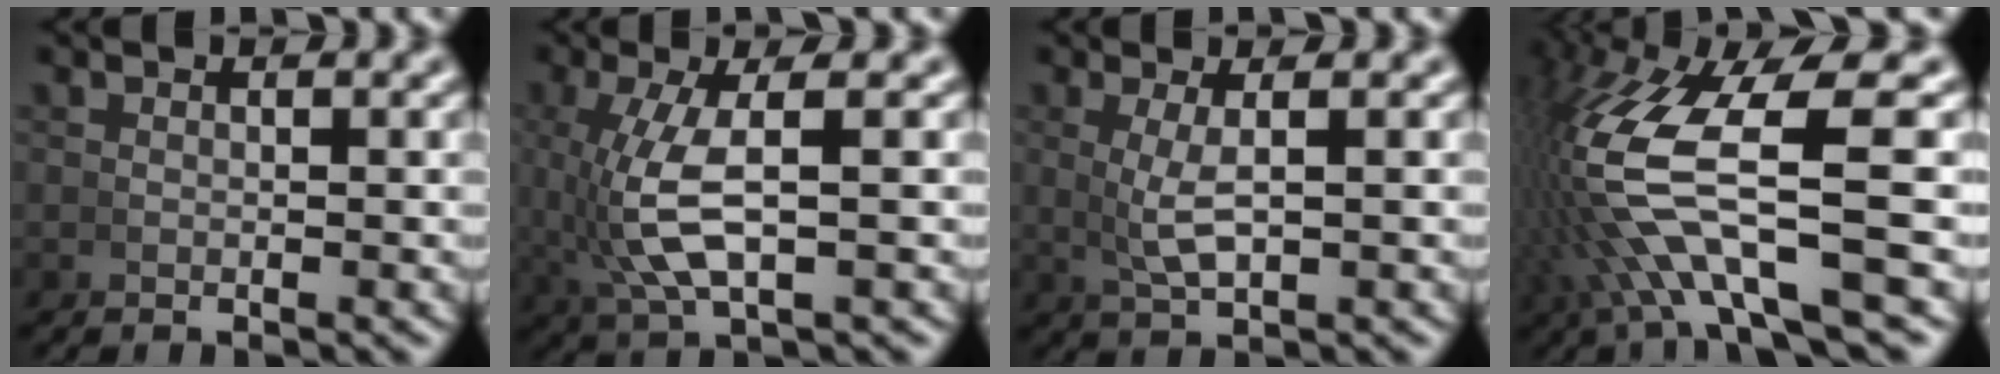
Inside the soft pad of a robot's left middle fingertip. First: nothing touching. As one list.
[{"total": 5.6, "force": [0.0, 1.7, 5.3], "torque": [-0.112, 0.001, 0.009]}, {"total": 2.9, "force": [0.4, 0.5, 2.9], "torque": [-0.057, -0.003, 0.015]}, {"total": 11.0, "force": [0.3, 5.2, 9.7], "torque": [-0.222, -0.015, 0.012]}]